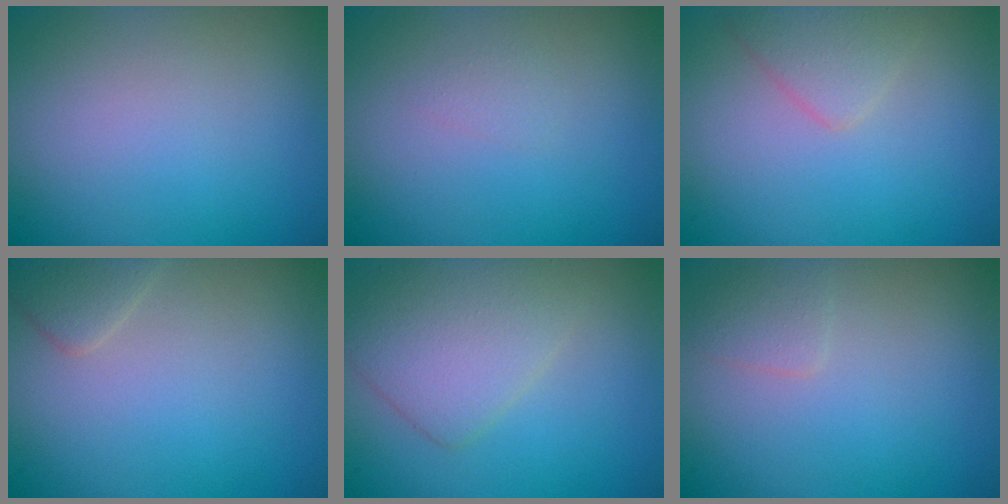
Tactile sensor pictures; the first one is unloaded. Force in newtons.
{"total": 0.6, "press": 0.6, "slide": 0.0}
{"total": 2.1, "press": 2.1, "slide": 0.1}
{"total": 1.7, "press": 1.7, "slide": 0.1}
{"total": 4.3, "press": 4.3, "slide": 0.2}
{"total": 1.2, "press": 1.2, "slide": 0.0}